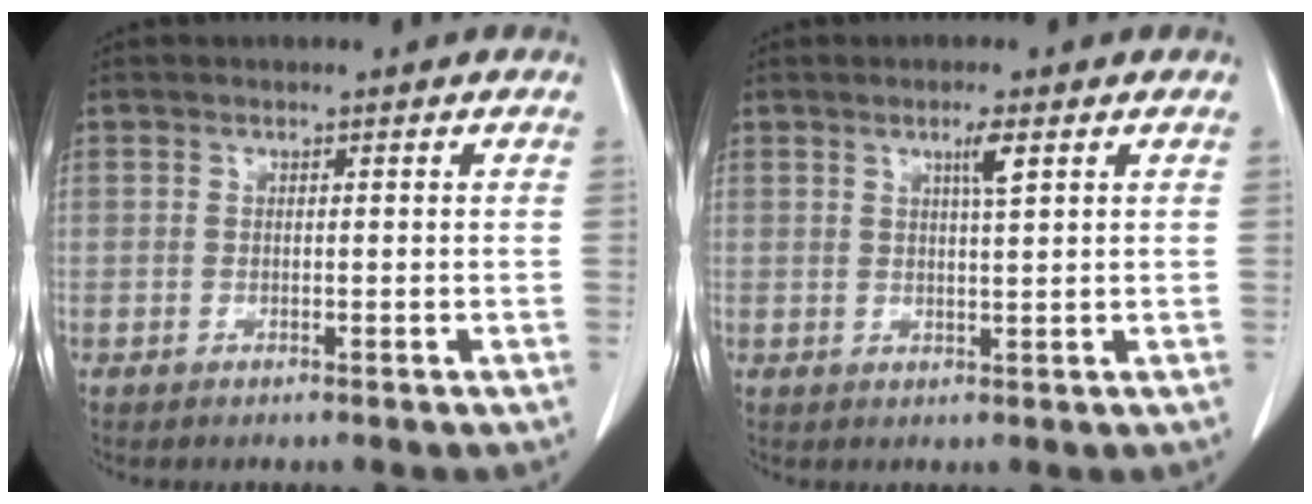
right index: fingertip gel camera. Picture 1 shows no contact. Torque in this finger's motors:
{"motor_torque": [0.06, 0.07, 0.02, 0.02]}